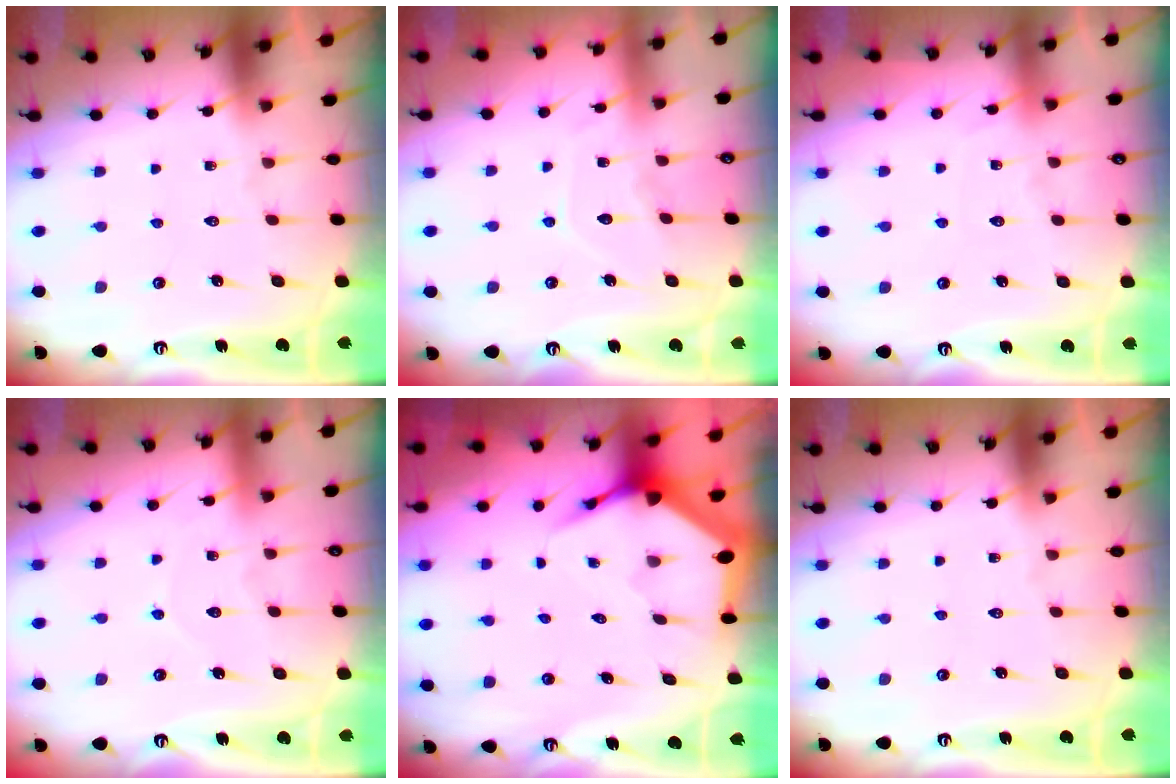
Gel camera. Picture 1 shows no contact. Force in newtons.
{"total": 7.3, "press": 7.2, "slide": 0.7}
{"total": 5.1, "press": 5.1, "slide": 0.6}
{"total": 5.9, "press": 5.8, "slide": 0.6}
{"total": 5.1, "press": 5.1, "slide": 0.6}
{"total": 0.0}